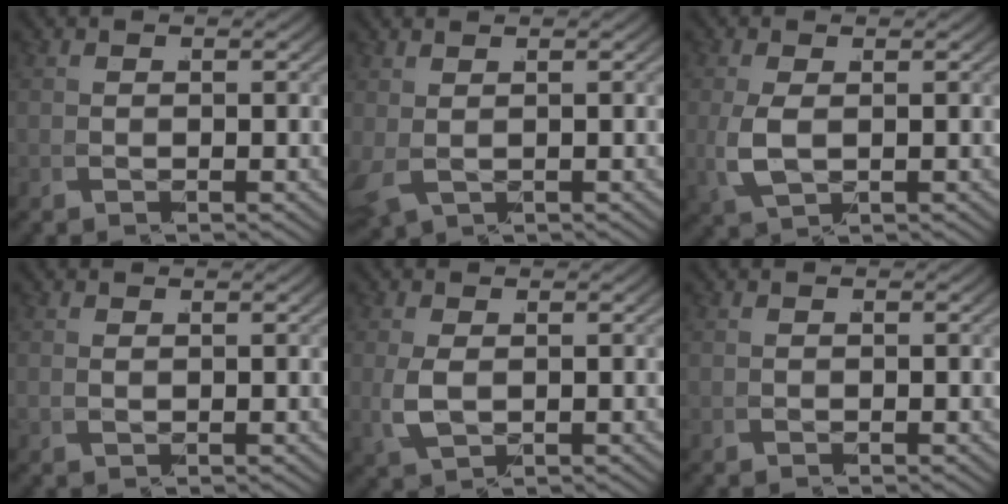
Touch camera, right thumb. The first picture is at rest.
{"total": 1.3, "force": [0.6, 0.7, 0.9], "torque": [-0.031, -0.005, 0.026]}
{"total": 3.2, "force": [0.3, 1.8, 2.7], "torque": [-0.085, -0.011, 0.021]}
{"total": 1.1, "force": [0.5, 0.9, 0.5], "torque": [-0.020, 0.004, 0.012]}
{"total": 2.7, "force": [0.3, 1.7, 2.2], "torque": [-0.069, -0.008, 0.021]}
{"total": 0.0}